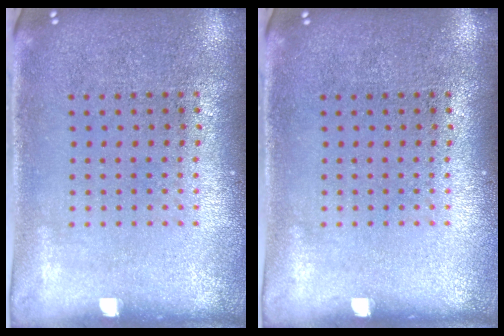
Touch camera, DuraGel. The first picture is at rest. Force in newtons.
{"total": 0.0}